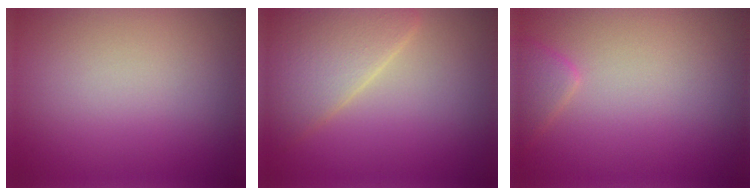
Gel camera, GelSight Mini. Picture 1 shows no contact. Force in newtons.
{"total": 4.9, "press": 4.9, "slide": 0.3}
{"total": 1.6, "press": 1.6, "slide": 0.1}